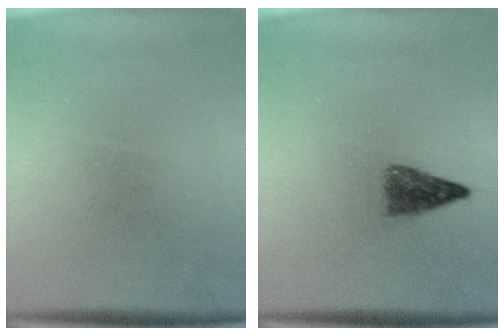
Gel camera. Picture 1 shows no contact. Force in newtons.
{"total": 2.9}